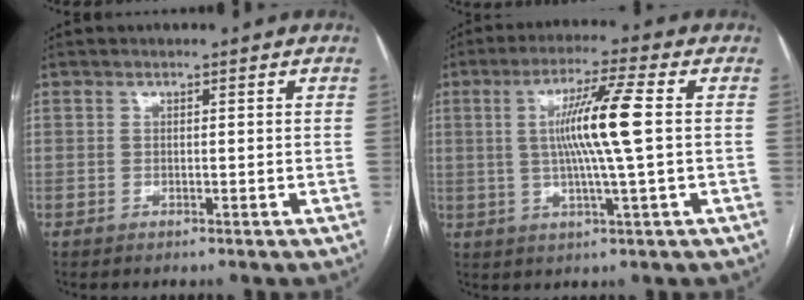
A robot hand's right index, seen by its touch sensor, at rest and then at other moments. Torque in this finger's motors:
{"motor_torque": [0.95, -0.08, 0.47, 0.12]}